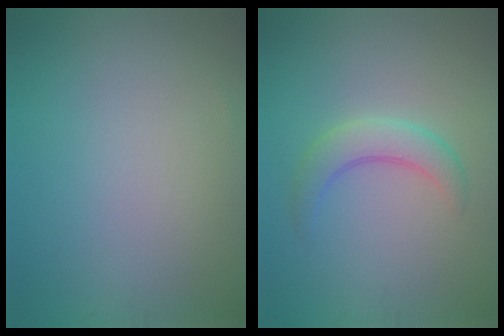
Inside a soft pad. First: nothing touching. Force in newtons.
{"total": 3.0, "press": 3.0, "slide": 0.2}